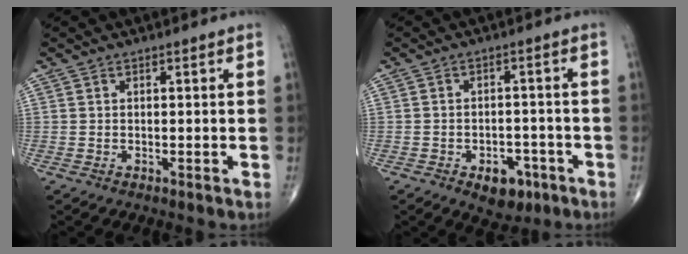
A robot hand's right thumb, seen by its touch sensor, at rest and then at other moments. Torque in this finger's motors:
{"motor_torque": [0.59, 0.42, 0.24, -0.80, 0.04]}